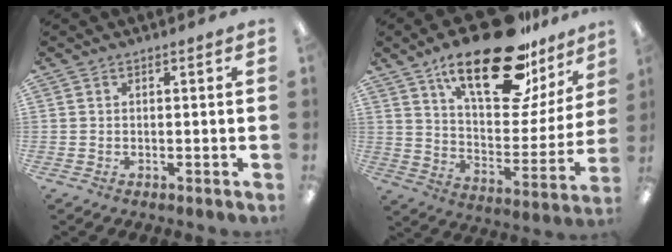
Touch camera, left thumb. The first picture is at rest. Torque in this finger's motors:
{"motor_torque": [0.71, 0.70, 1.50, -1.28, 0.53]}